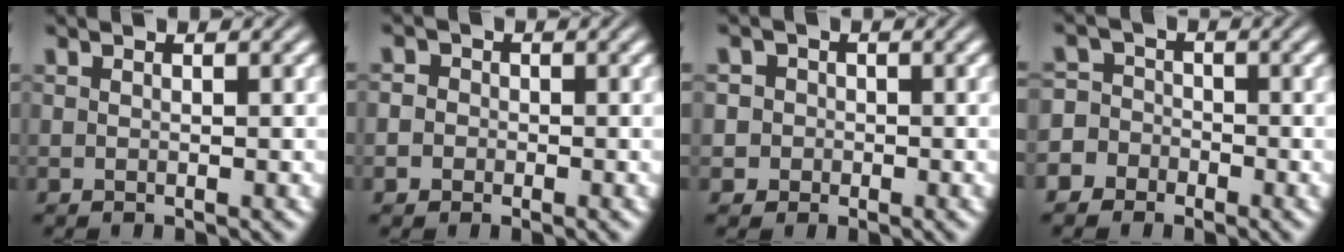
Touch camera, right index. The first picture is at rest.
{"total": 1.7, "force": [-0.6, 1.6, 0.0], "torque": [0.004, -0.001, -0.018]}
{"total": 3.8, "force": [-0.7, 3.7, 0.7], "torque": [-0.016, -0.007, -0.019]}
{"total": 6.1, "force": [-2.3, 5.6, 0.9], "torque": [-0.017, -0.019, -0.046]}